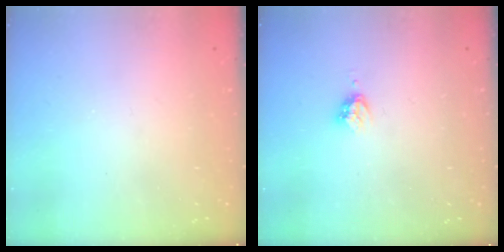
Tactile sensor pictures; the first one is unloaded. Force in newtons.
{"total": 3.8, "press": 3.8, "slide": 0.6}